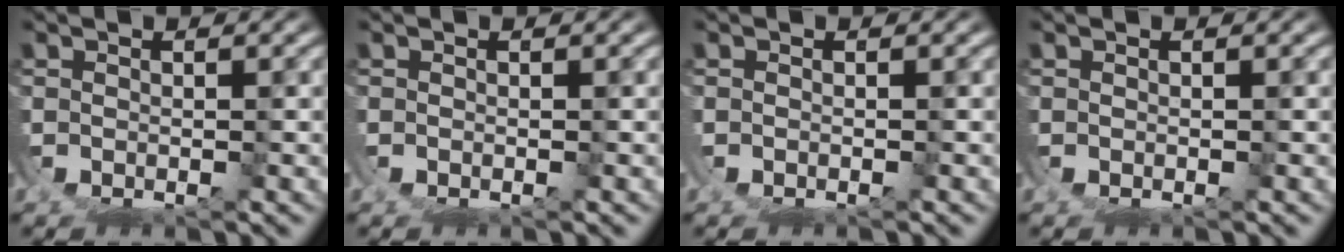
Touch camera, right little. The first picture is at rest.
{"total": 0.6, "force": [0.0, 0.6, 0.2], "torque": [-0.008, 0.003, -0.003]}
{"total": 0.6, "force": [-0.2, 0.5, 0.2], "torque": [-0.006, 0.002, -0.006]}
{"total": 0.0}